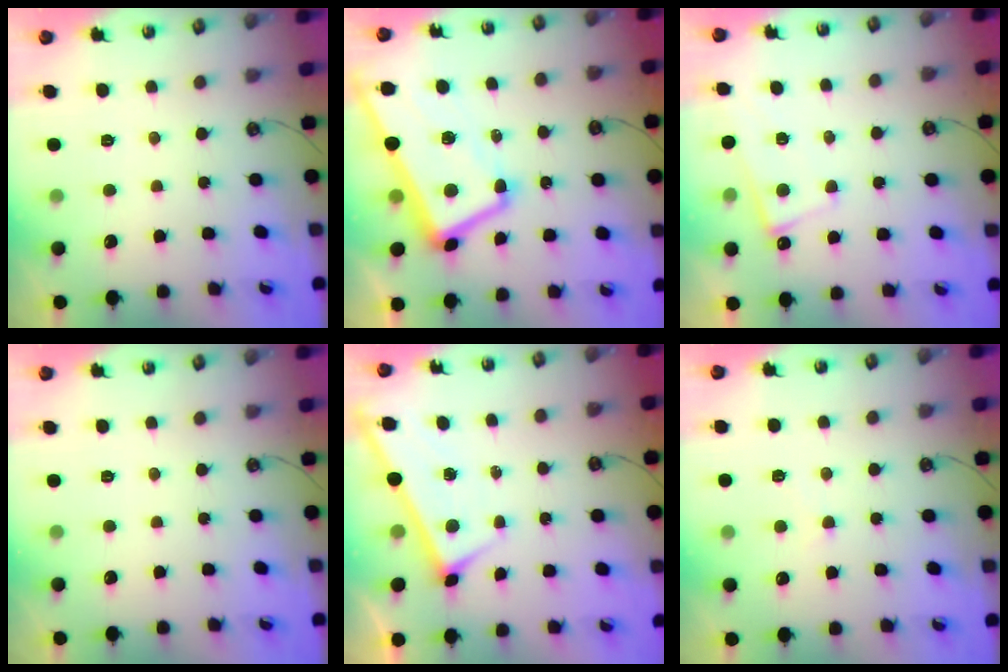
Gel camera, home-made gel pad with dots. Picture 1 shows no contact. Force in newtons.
{"total": 7.3, "press": 7.1, "slide": 1.5}
{"total": 2.1, "press": 2.1, "slide": 0.5}
{"total": 0.0}
{"total": 1.2, "press": 1.1, "slide": 0.6}
{"total": 0.8, "press": 0.6, "slide": 0.6}